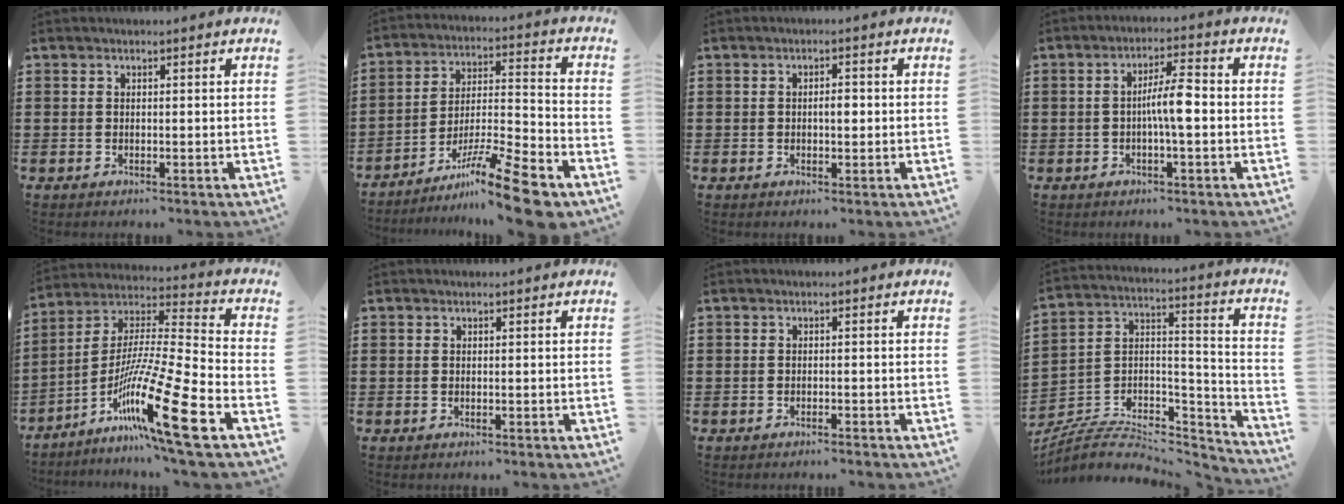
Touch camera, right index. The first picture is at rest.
{"total": 13.1, "force": [-9.9, 1.2, 8.5], "torque": [-0.130, 0.032, -0.183]}
{"total": 2.1, "force": [-0.1, 0.8, 1.9], "torque": [-0.035, 0.003, -0.003]}
{"total": 5.6, "force": [-0.7, 1.1, 5.5], "torque": [-0.105, 0.004, -0.018]}
{"total": 17.8, "force": [-9.5, 1.1, 15.0], "torque": [-0.293, -0.004, -0.171]}
{"total": 0.0}
{"total": 0.7, "force": [-0.7, -0.2, 0.2], "torque": [-0.005, -0.001, -0.013]}
{"total": 6.2, "force": [-5.0, 3.0, 2.1], "torque": [-0.052, 0.002, -0.102]}